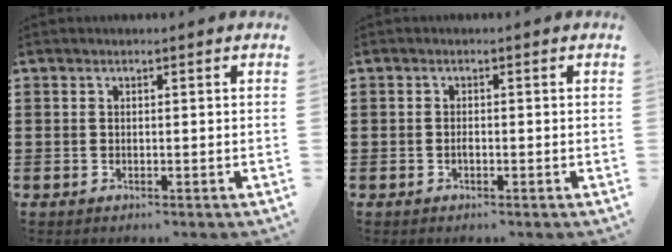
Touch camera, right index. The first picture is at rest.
{"total": 0.7, "force": [-0.3, 0.3, 0.5], "torque": [-0.011, -0.003, -0.005]}